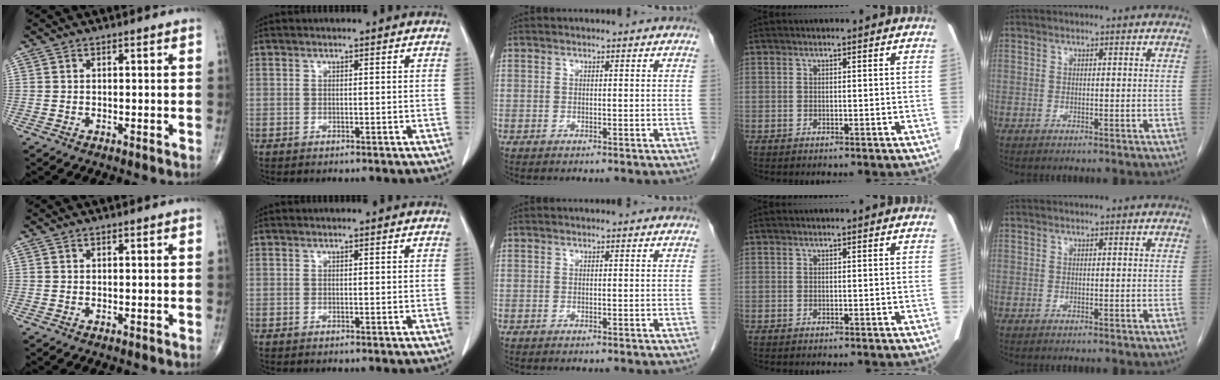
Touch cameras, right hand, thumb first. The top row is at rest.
{}